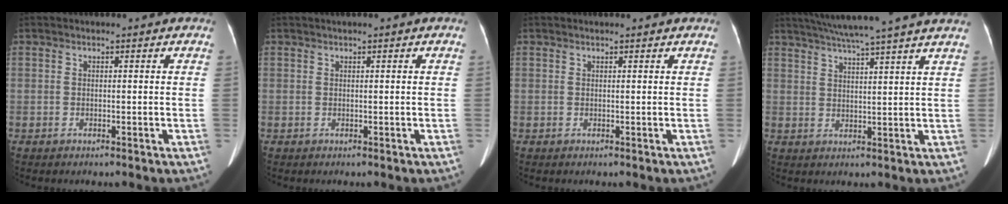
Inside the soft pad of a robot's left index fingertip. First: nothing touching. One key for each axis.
{"total": 0.8, "fx": 0.5, "fy": -0.2, "fz": 0.6, "tx": -0.014, "ty": 0.010, "tz": 0.011}
{"total": 1.6, "fx": 1.5, "fy": 0.1, "fz": 0.6, "tx": -0.014, "ty": 0.009, "tz": 0.016}
{"total": 16.0, "fx": 13.8, "fy": -1.5, "fz": 8.0, "tx": -0.138, "ty": 0.006, "tz": 0.182}